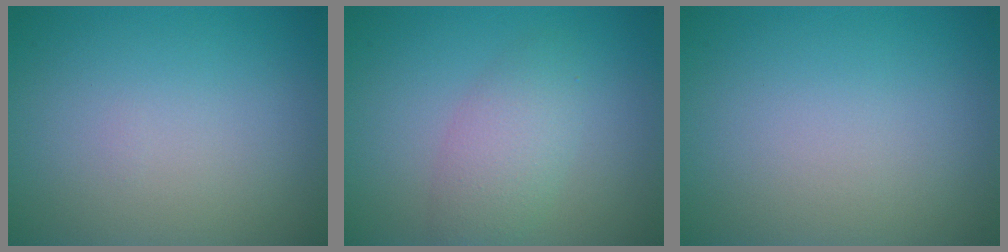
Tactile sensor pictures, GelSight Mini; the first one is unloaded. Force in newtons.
{"total": 3.1, "press": 3.1, "slide": 0.1}
{"total": 0.0}